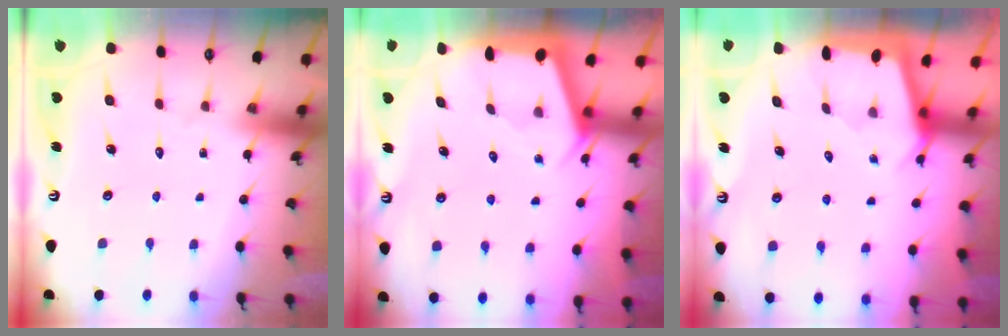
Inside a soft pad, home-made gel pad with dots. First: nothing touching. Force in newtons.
{"total": 2.4, "press": 2.3, "slide": 0.3}
{"total": 2.0, "press": 2.0, "slide": 0.3}